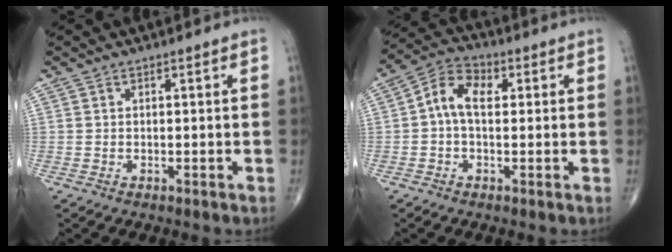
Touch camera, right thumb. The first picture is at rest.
{"total": 7.2, "force": [0.7, 4.5, 5.6], "torque": [-0.087, 0.023, 0.004]}